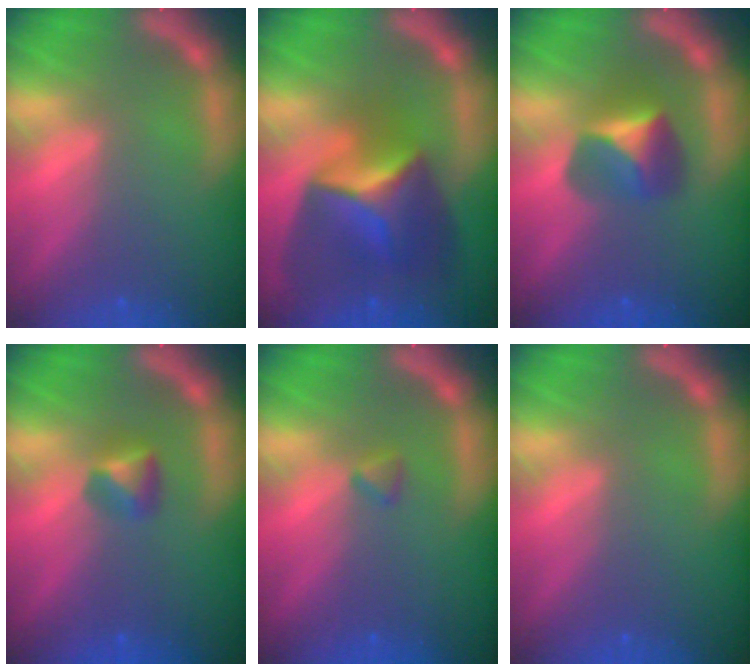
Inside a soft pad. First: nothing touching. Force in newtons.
{"total": 8.4}
{"total": 3.9}
{"total": 1.9}
{"total": 0.9}
{"total": 0.0}